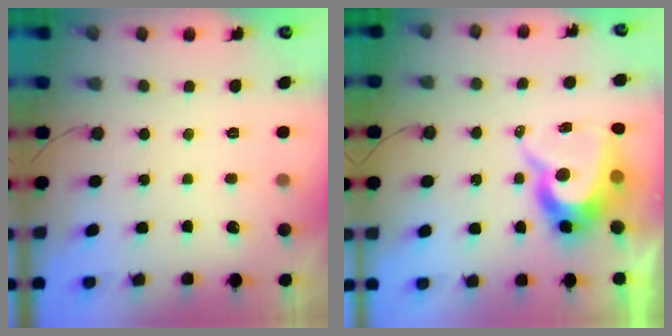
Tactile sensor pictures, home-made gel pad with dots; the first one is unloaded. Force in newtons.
{"total": 12.5, "press": 12.5, "slide": 0.8}